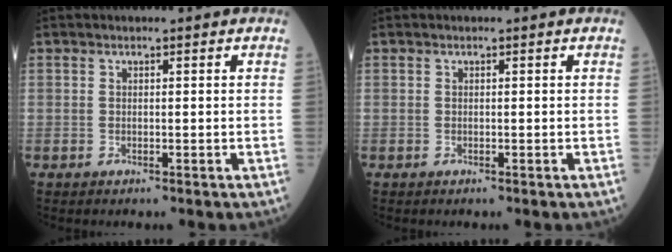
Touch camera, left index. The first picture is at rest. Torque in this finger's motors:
{"motor_torque": [-0.04, 0.04, 0.01, 0.00]}